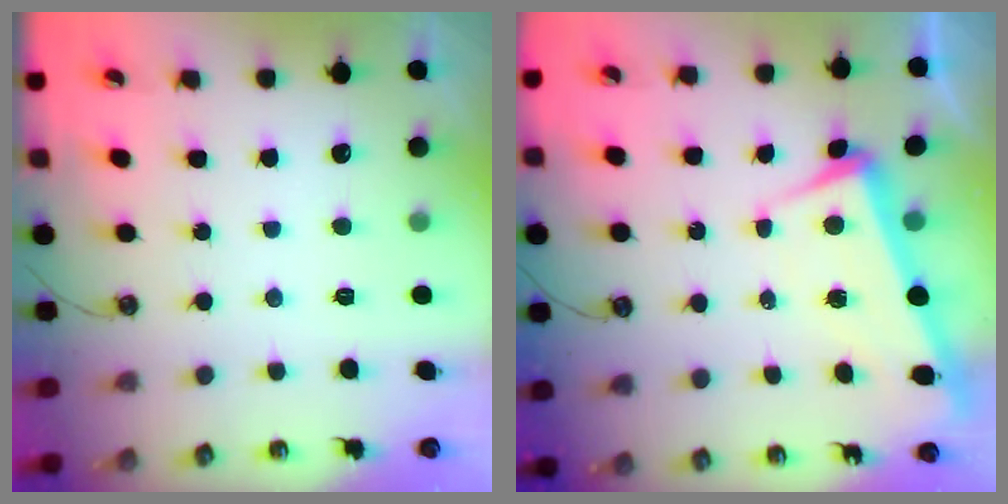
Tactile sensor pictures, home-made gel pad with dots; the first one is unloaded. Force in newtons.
{"total": 3.3, "press": 2.9, "slide": 1.6}